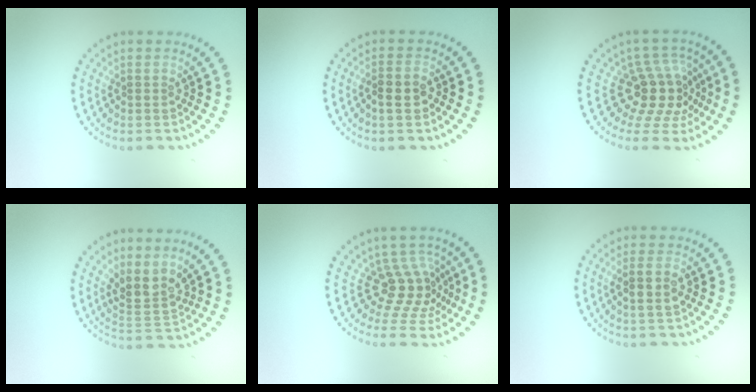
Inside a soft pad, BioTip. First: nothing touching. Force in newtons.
{"total": 2.2, "press": 2.1, "slide": 0.6}
{"total": 4.5, "press": 3.4, "slide": 3.0}
{"total": 3.1, "press": 2.5, "slide": 1.8}
{"total": 3.9, "press": 2.7, "slide": 2.7}
{"total": 2.2, "press": 2.1, "slide": 0.7}